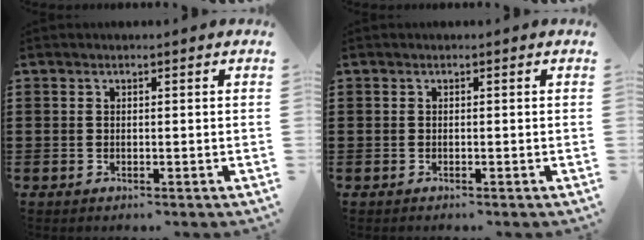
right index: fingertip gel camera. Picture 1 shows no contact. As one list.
[{"total": 0.0}]